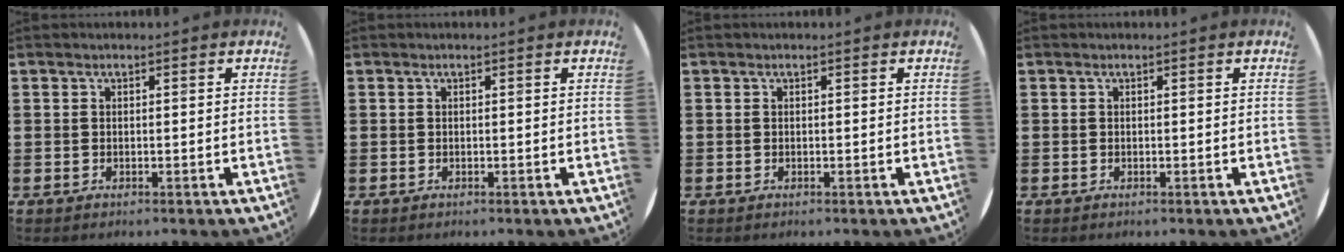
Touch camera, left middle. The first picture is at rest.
{"total": 0.0}
{"total": 0.0}
{"total": 0.0}